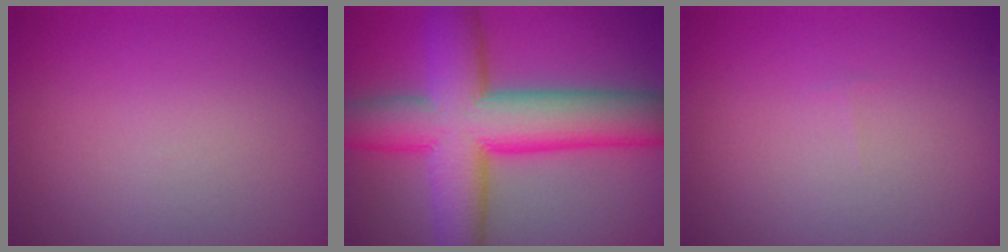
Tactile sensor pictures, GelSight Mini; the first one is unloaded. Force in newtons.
{"total": 12.3, "press": 12.3, "slide": 0.3}
{"total": 0.0}